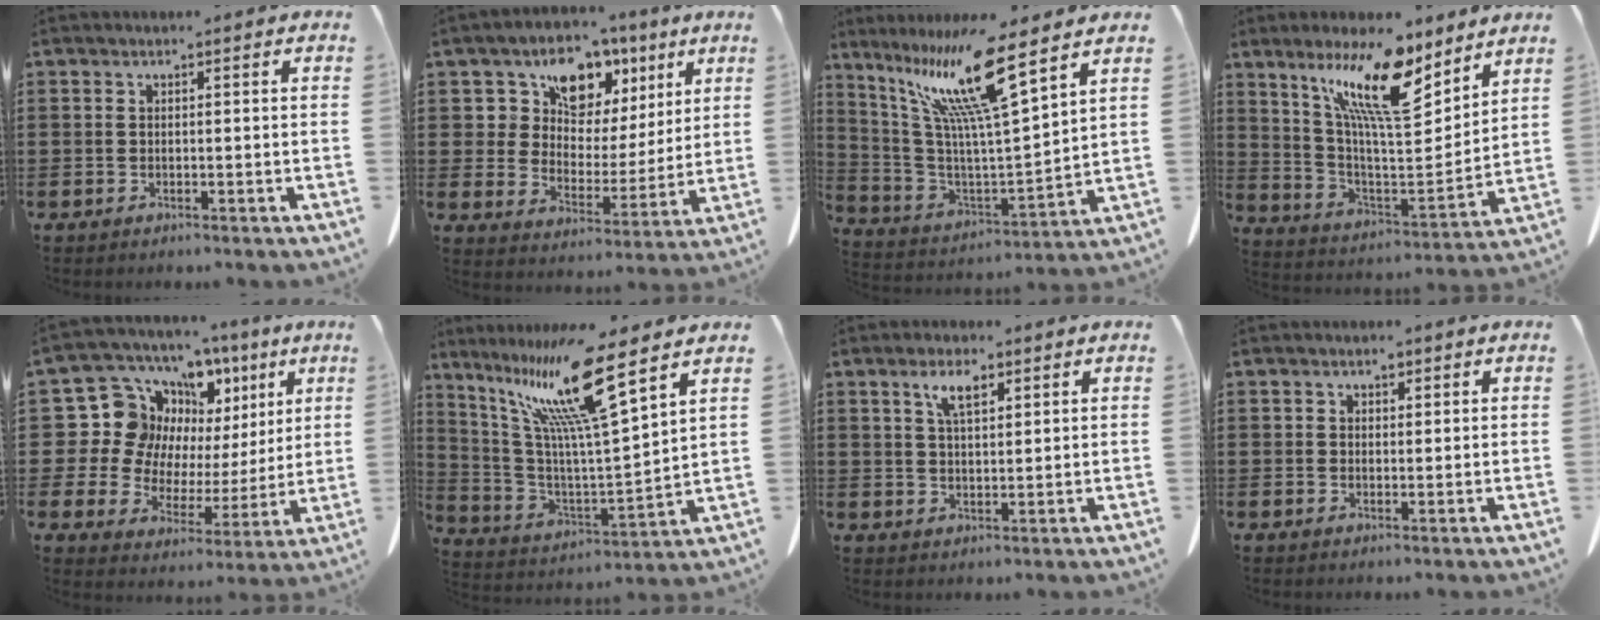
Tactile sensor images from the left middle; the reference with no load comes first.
{"total": 9.1, "force": [6.1, 6.1, 3.0], "torque": [-0.093, -0.027, 0.108]}
{"total": 12.9, "force": [9.0, 0.0, 9.3], "torque": [-0.207, -0.047, 0.144]}
{"total": 13.6, "force": [9.6, 2.9, 9.1], "torque": [-0.188, -0.043, 0.165]}
{"total": 11.7, "force": [4.3, 10.1, 4.2], "torque": [-0.146, -0.033, 0.082]}
{"total": 14.3, "force": [9.9, 0.3, 10.3], "torque": [-0.226, -0.047, 0.159]}
{"total": 4.6, "force": [2.7, 1.5, 3.4], "torque": [-0.067, 0.002, 0.047]}
{"total": 1.5, "force": [1.1, 0.9, 0.4], "torque": [-0.002, -0.001, 0.020]}